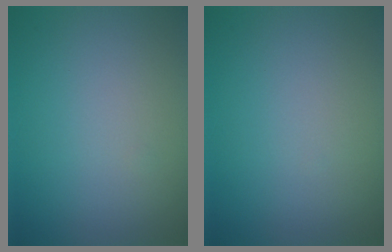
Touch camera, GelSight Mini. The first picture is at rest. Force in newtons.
{"total": 0.0}